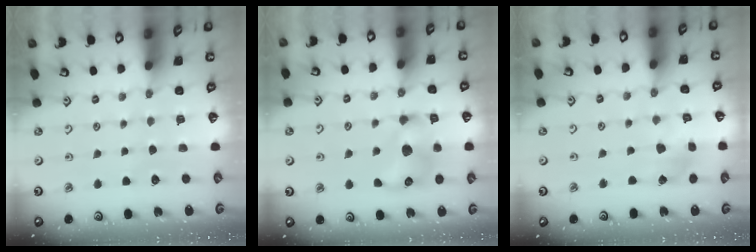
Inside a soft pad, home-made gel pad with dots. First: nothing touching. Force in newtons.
{"total": 12.1, "press": 12.0, "slide": 1.0}
{"total": 3.5, "press": 3.4, "slide": 0.6}